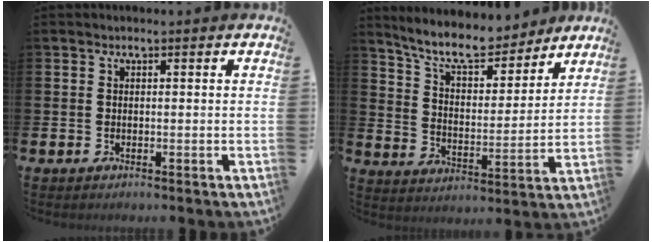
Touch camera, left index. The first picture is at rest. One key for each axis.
{"total": 9.7, "fx": 8.9, "fy": 2.2, "fz": 3.3, "tx": -0.085, "ty": -0.057, "tz": 0.157}